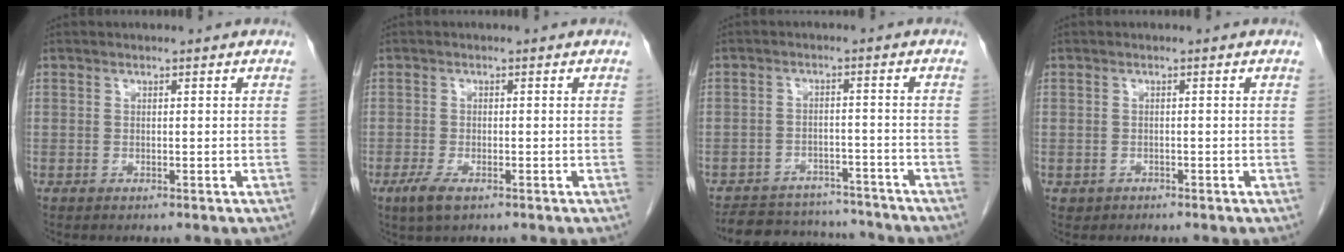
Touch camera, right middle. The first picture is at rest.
{"total": 3.1, "force": [-1.8, 1.1, 2.3], "torque": [-0.056, -0.005, -0.032]}
{"total": 12.0, "force": [-11.3, 3.6, 2.2], "torque": [-0.030, 0.011, -0.153]}
{"total": 0.9, "force": [-0.5, 0.7, 0.0], "torque": [-0.005, 0.003, -0.007]}